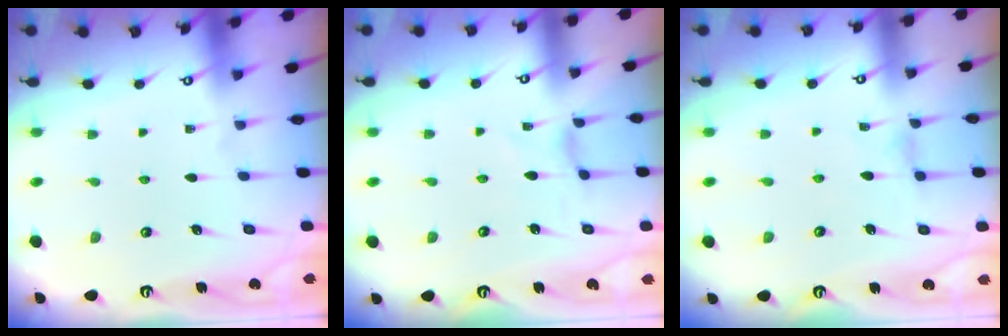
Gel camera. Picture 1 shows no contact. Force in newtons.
{"total": 0.0}
{"total": 1.1, "press": 1.1, "slide": 0.2}